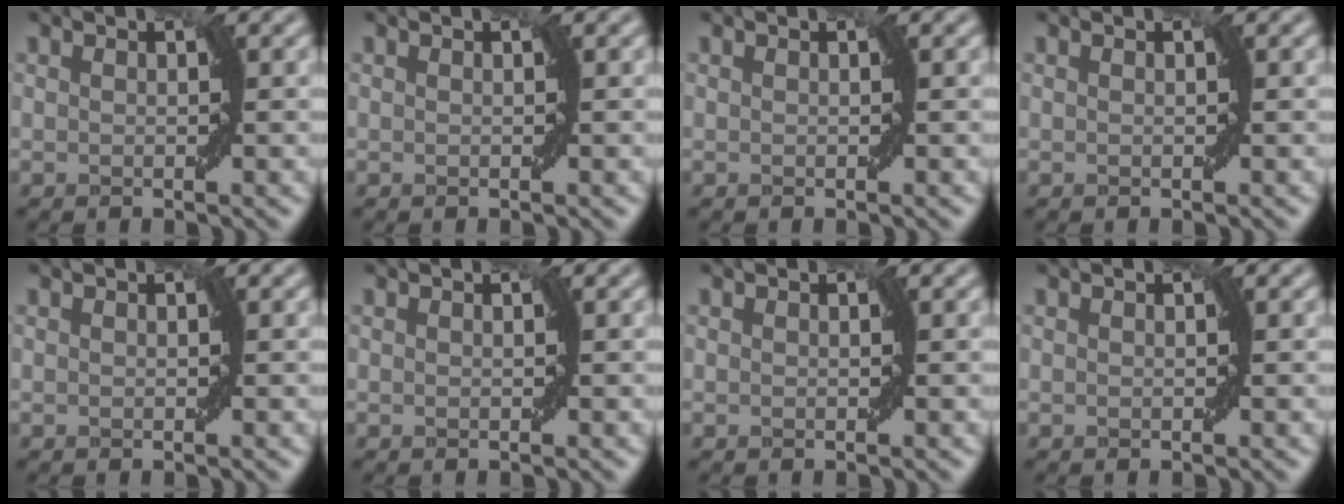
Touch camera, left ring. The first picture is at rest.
{"total": 0.0}
{"total": 0.0}
{"total": 0.0}
{"total": 0.0}
{"total": 0.0}
{"total": 0.0}
{"total": 0.0}